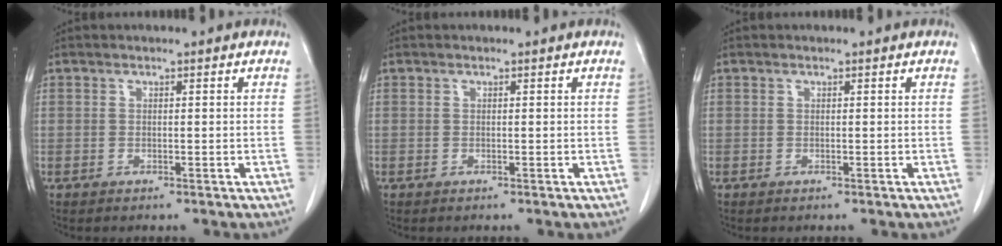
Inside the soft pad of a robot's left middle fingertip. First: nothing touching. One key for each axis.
{"total": 0.0}
{"total": 0.0}